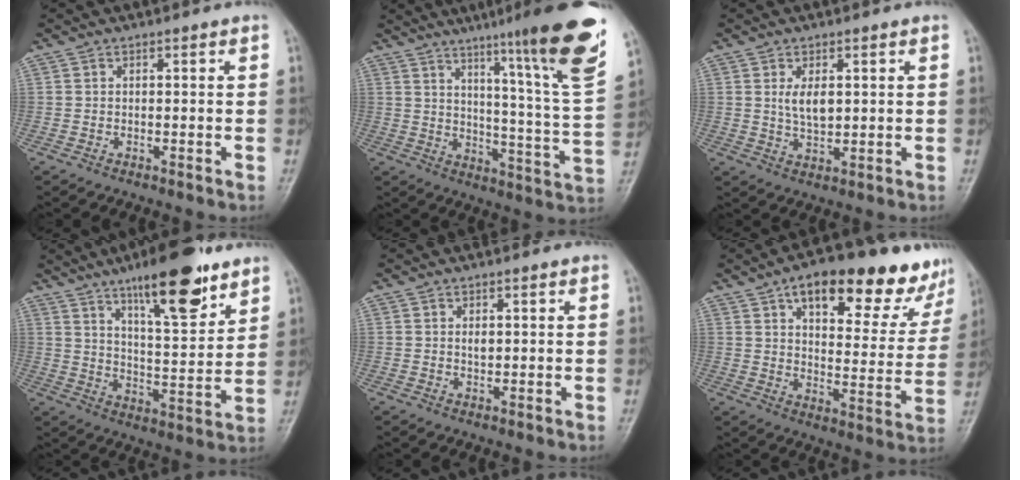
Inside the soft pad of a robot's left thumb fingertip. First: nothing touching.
{"total": 21.4, "force": [13.8, 0.4, 16.4], "torque": [-0.209, -0.078, 0.190]}
{"total": 4.6, "force": [1.1, 2.2, 3.8], "torque": [-0.063, -0.011, 0.026]}
{"total": 16.8, "force": [10.8, 4.7, 12.0], "torque": [-0.157, -0.060, 0.176]}
{"total": 1.4, "force": [0.5, 0.7, 1.1], "torque": [-0.017, -0.002, 0.010]}
{"total": 22.3, "force": [13.9, 8.7, 15.1], "torque": [-0.161, -0.033, 0.194]}